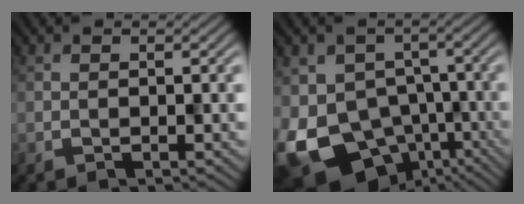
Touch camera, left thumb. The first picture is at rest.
{"total": 15.5, "force": [-7.4, 11.0, 8.1], "torque": [-0.184, -0.039, -0.080]}